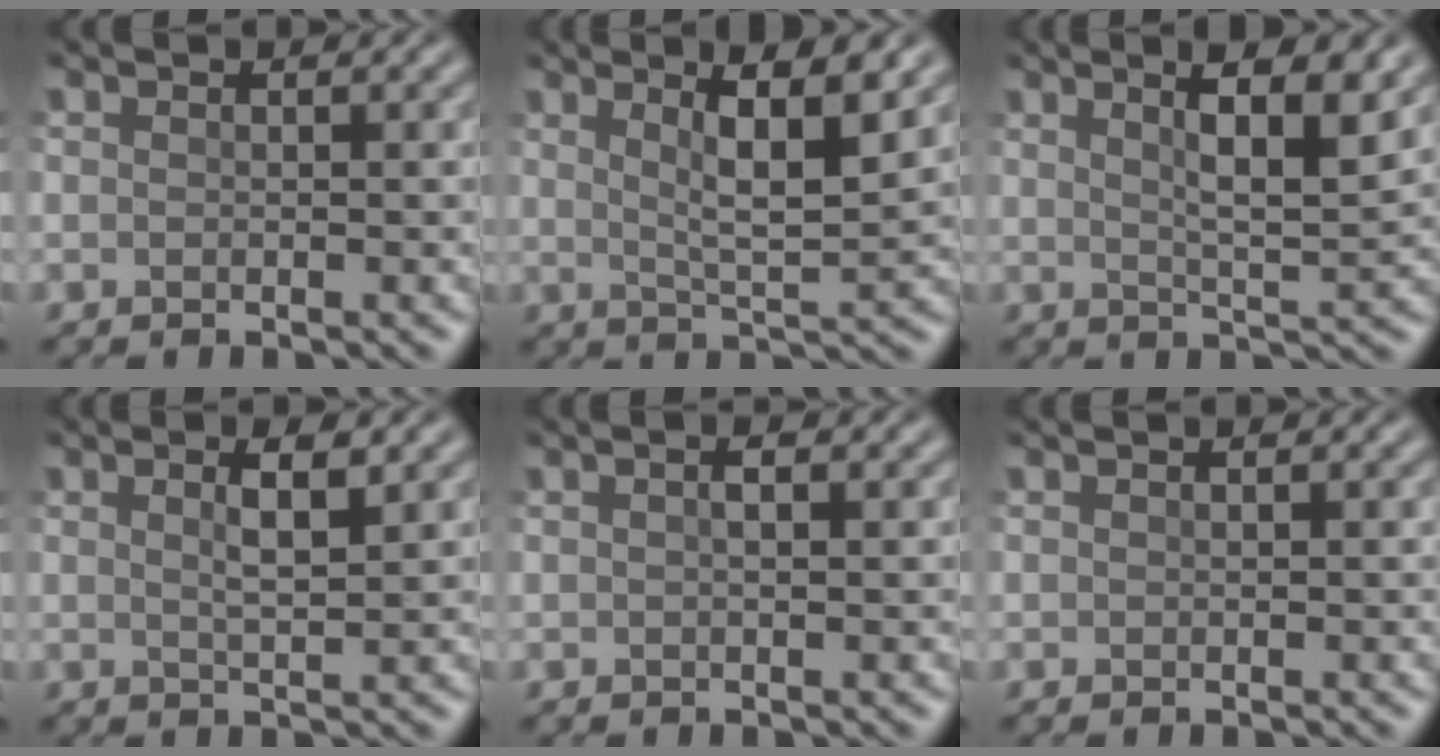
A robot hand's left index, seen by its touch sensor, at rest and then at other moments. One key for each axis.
{"total": 5.9, "fx": 2.5, "fy": 1.2, "fz": 5.2, "tx": -0.079, "ty": -0.002, "tz": 0.040}
{"total": 6.1, "fx": 2.9, "fy": 1.3, "fz": 5.3, "tx": -0.073, "ty": 0.007, "tz": 0.041}
{"total": 2.9, "fx": 1.2, "fy": 0.7, "fz": 2.5, "tx": -0.041, "ty": 0.001, "tz": 0.019}
{"total": 1.8, "fx": 0.8, "fy": 0.6, "fz": 1.5, "tx": -0.016, "ty": -0.001, "tz": 0.004}
{"total": 0.5, "fx": 0.4, "fy": 0.1, "fz": 0.3, "tx": -0.005, "ty": -0.001, "tz": 0.003}